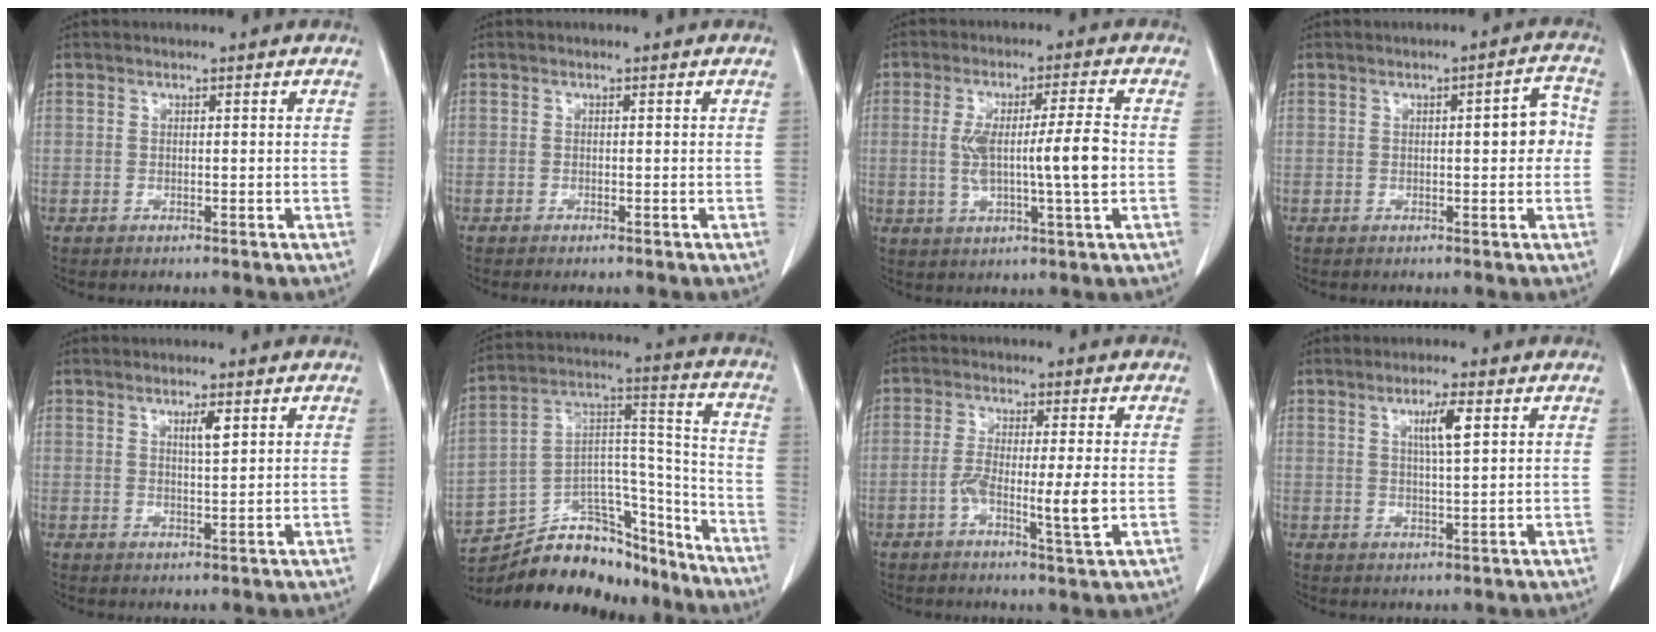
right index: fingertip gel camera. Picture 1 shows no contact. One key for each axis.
{"total": 0.6, "fx": -0.5, "fy": 0.0, "fz": 0.3, "tx": -0.010, "ty": -0.002, "tz": -0.008}
{"total": 9.8, "fx": -0.5, "fy": 0.3, "fz": 9.8, "tx": -0.177, "ty": 0.007, "tz": -0.007}
{"total": 4.6, "fx": 0.1, "fy": 1.4, "fz": 4.4, "tx": -0.050, "ty": 0.015, "tz": -0.003}
{"total": 2.5, "fx": 1.2, "fy": 0.2, "fz": 2.1, "tx": -0.039, "ty": -0.003, "tz": 0.021}
{"total": 22.3, "fx": -19.5, "fy": 7.4, "fz": 7.8, "tx": -0.134, "ty": 0.037, "tz": -0.312}
{"total": 6.9, "fx": -1.6, "fy": 0.4, "fz": 6.7, "tx": -0.118, "ty": -0.007, "tz": -0.030}
{"total": 4.3, "fx": 1.6, "fy": 0.1, "fz": 4.0, "tx": -0.068, "ty": -0.002, "tz": 0.027}